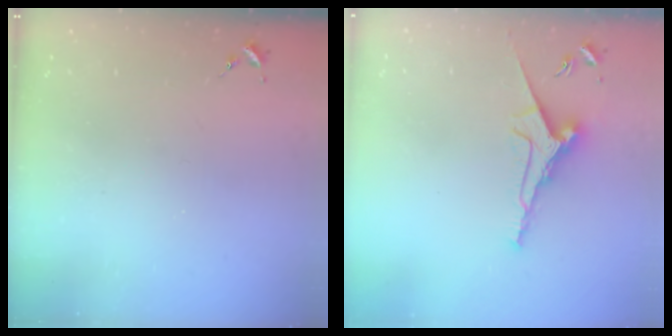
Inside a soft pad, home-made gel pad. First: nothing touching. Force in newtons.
{"total": 9.2, "press": 9.2, "slide": 0.5}